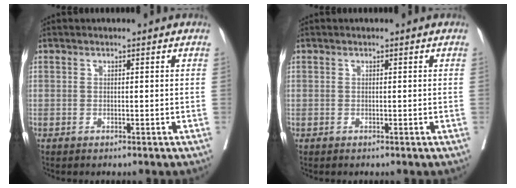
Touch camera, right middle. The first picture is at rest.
{"total": 0.0}